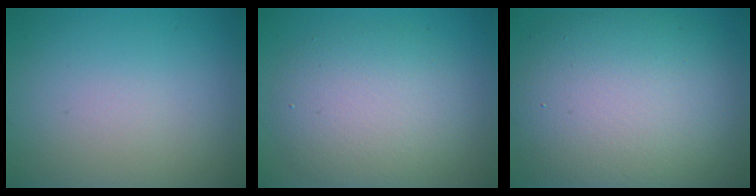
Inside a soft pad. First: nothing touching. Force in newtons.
{"total": 5.7, "press": 5.7, "slide": 0.3}
{"total": 12.9, "press": 12.8, "slide": 1.0}